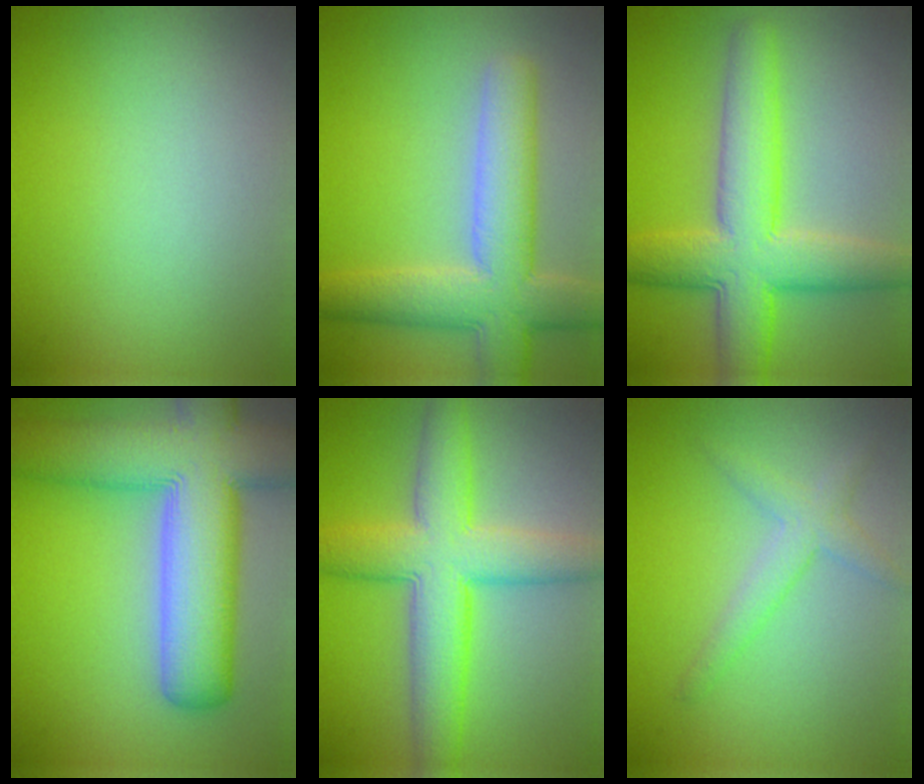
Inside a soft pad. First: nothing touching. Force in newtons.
{"total": 7.5, "press": 7.5, "slide": 0.5}
{"total": 8.2, "press": 8.2, "slide": 0.3}
{"total": 12.8, "press": 12.8, "slide": 0.8}
{"total": 7.9, "press": 7.9, "slide": 0.1}
{"total": 2.4, "press": 2.4, "slide": 0.2}